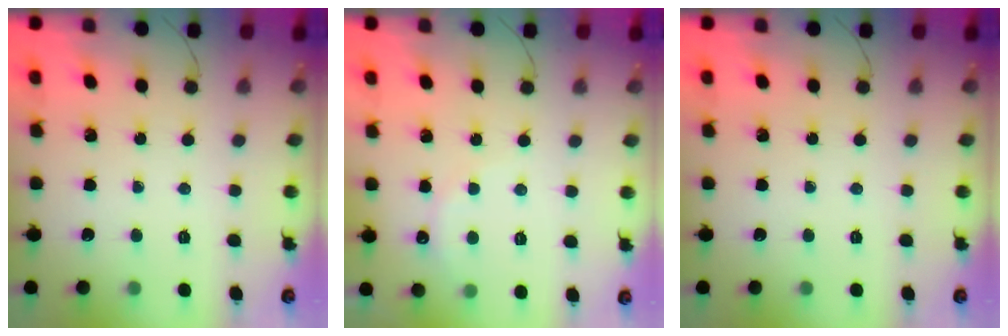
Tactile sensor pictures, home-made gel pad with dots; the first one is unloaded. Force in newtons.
{"total": 6.8, "press": 6.7, "slide": 1.2}
{"total": 0.0}